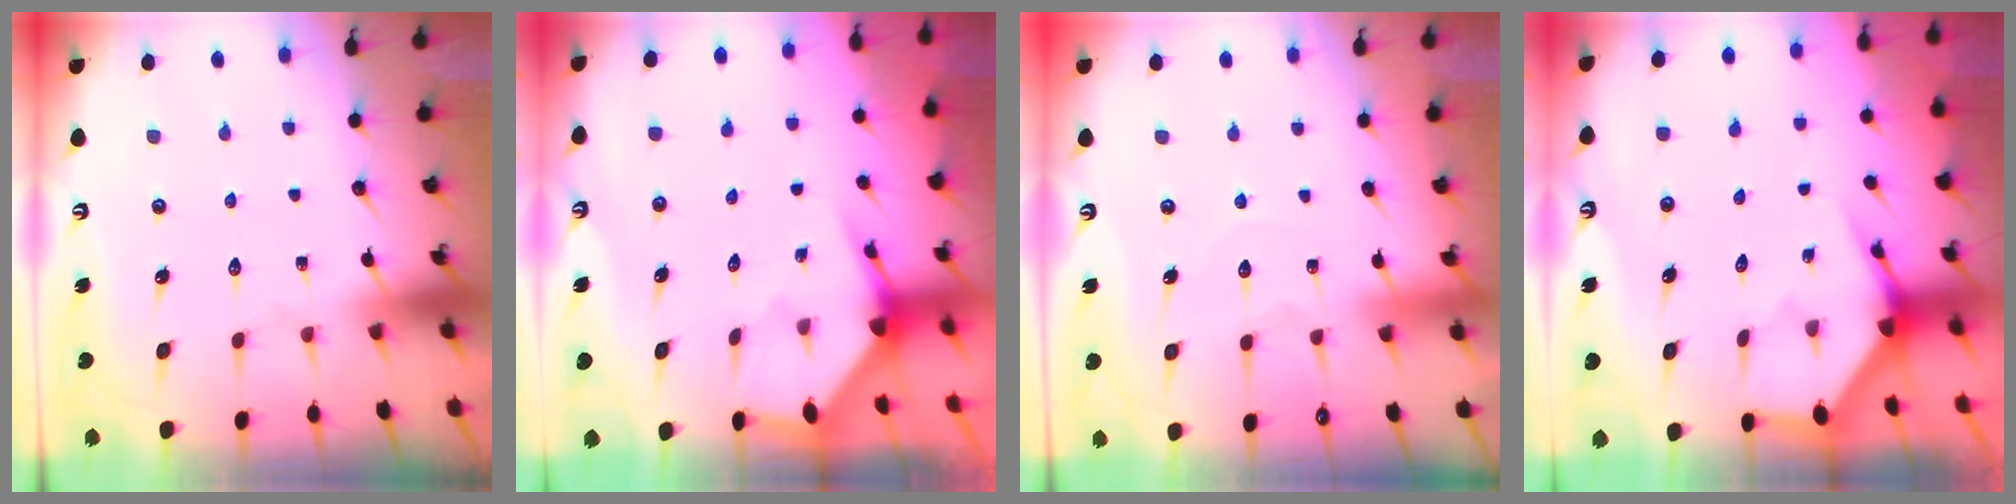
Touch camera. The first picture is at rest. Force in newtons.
{"total": 3.2, "press": 3.2, "slide": 0.3}
{"total": 4.3, "press": 4.3, "slide": 0.3}
{"total": 3.6, "press": 3.6, "slide": 0.2}